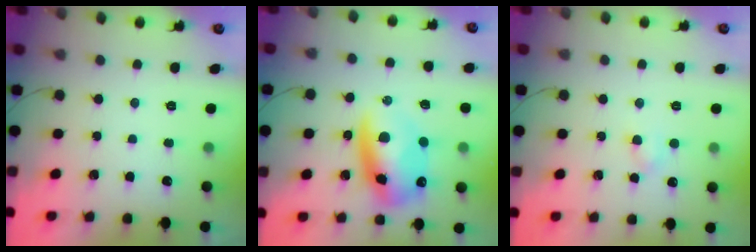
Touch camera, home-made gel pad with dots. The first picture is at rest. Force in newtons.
{"total": 12.9, "press": 12.6, "slide": 2.8}
{"total": 3.0, "press": 2.8, "slide": 1.0}